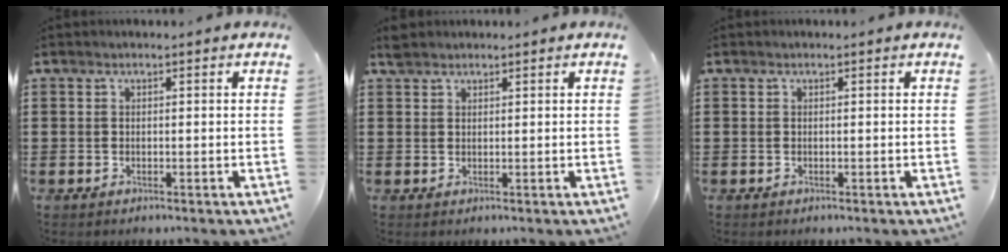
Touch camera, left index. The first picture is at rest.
{"total": 1.6, "force": [1.4, 0.6, 0.2], "torque": [-0.007, 0.003, 0.028]}
{"total": 0.0}